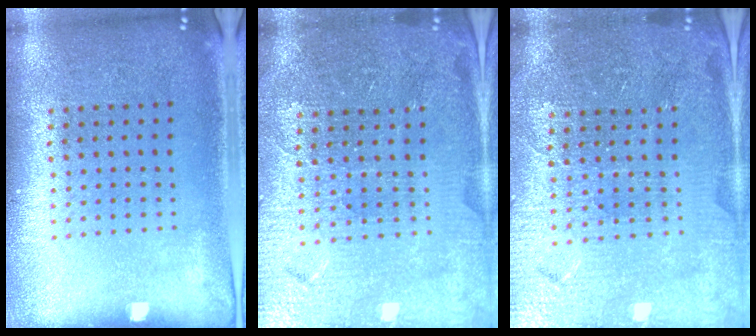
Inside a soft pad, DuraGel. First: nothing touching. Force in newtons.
{"total": 4.4, "press": 4.2, "slide": 1.4}
{"total": 4.4, "press": 4.2, "slide": 1.4}